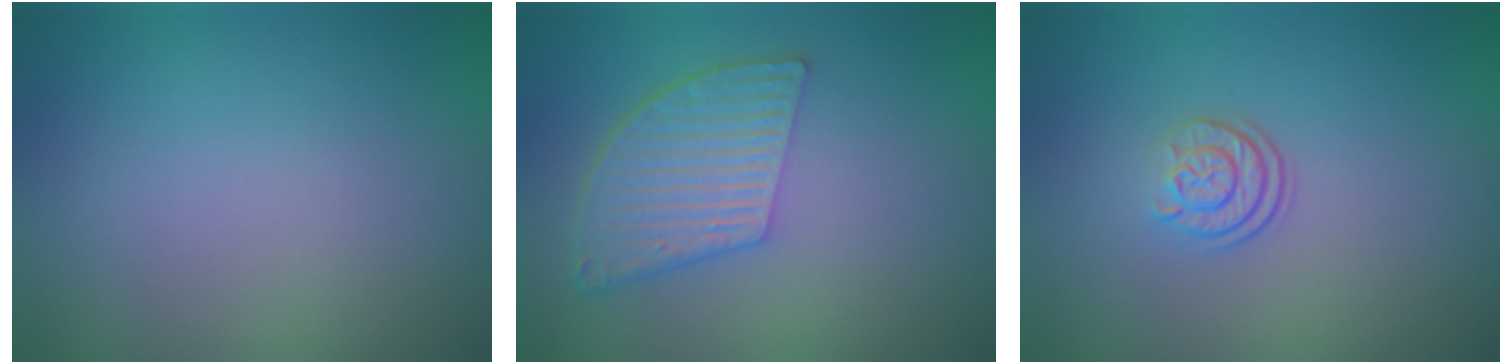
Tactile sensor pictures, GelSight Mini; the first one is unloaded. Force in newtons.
{"total": 5.6, "press": 4.1, "slide": 3.7}
{"total": 2.3, "press": 1.7, "slide": 1.6}